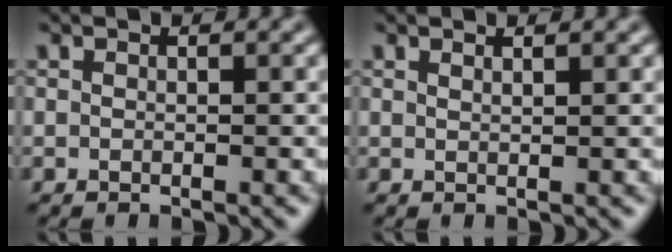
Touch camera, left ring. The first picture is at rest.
{"total": 0.9, "force": [0.8, 0.2, 0.5], "torque": [-0.001, -0.001, 0.009]}